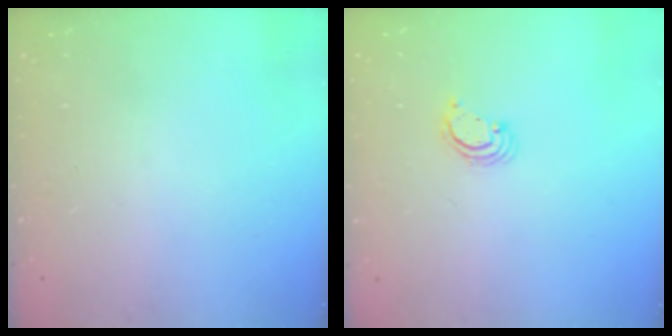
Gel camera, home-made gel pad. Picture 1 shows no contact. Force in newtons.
{"total": 2.2, "press": 2.2, "slide": 0.2}